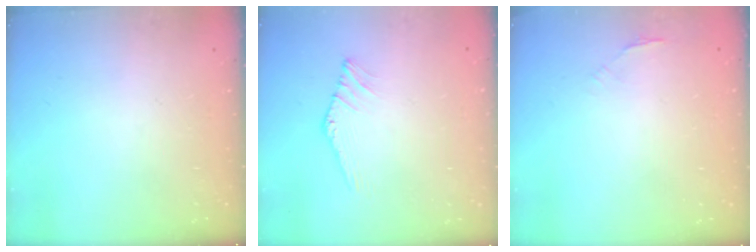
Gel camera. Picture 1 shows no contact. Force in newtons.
{"total": 0.0}
{"total": 1.5, "press": 1.4, "slide": 0.5}